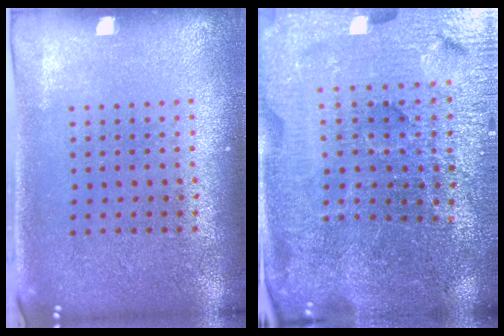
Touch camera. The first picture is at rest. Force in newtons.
{"total": 5.0, "press": 4.8, "slide": 1.5}